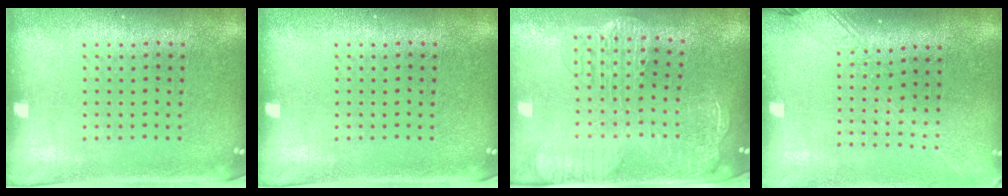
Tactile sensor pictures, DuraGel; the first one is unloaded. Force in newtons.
{"total": 0.0}
{"total": 2.9, "press": 2.4, "slide": 1.7}
{"total": 1.8, "press": 1.4, "slide": 1.2}